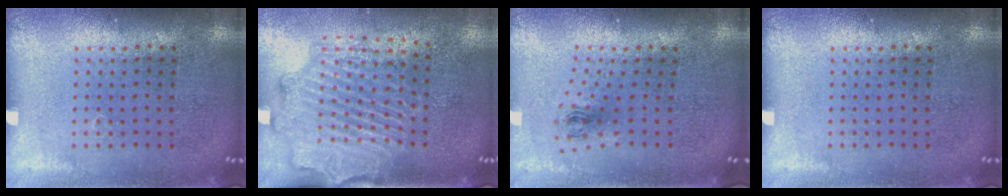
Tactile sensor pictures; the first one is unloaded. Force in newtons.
{"total": 2.2, "press": 2.2, "slide": 0.2}
{"total": 0.8, "press": 0.3, "slide": 0.7}
{"total": 0.0}